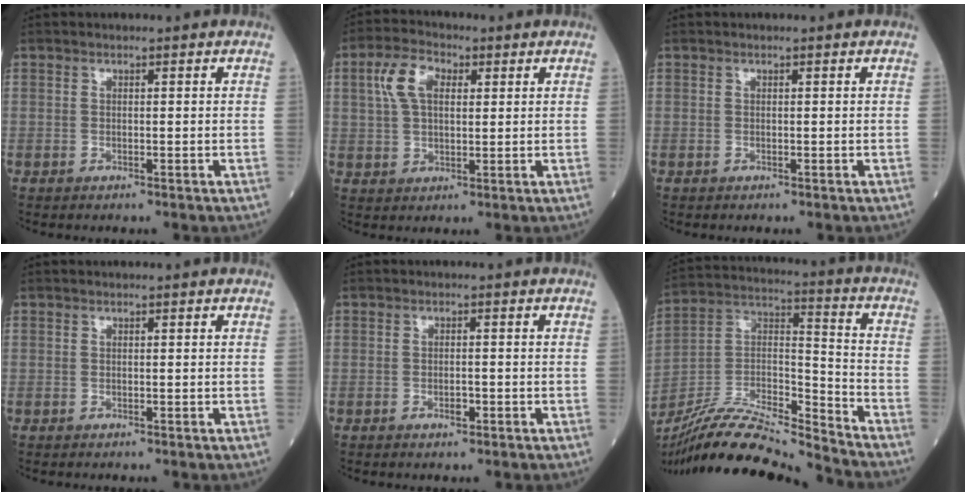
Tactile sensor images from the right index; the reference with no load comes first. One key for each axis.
{"total": 6.8, "fx": 2.2, "fy": 3.6, "fz": 5.3, "tx": -0.119, "ty": 0.018, "tz": 0.044}
{"total": 0.0}
{"total": 0.0}
{"total": 1.7, "fx": -0.7, "fy": 0.5, "fz": 1.4, "tx": -0.027, "ty": 0.000, "tz": -0.009}
{"total": 19.3, "fx": -18.1, "fy": 0.6, "fz": 6.7, "tx": -0.137, "ty": 0.017, "tz": -0.326}